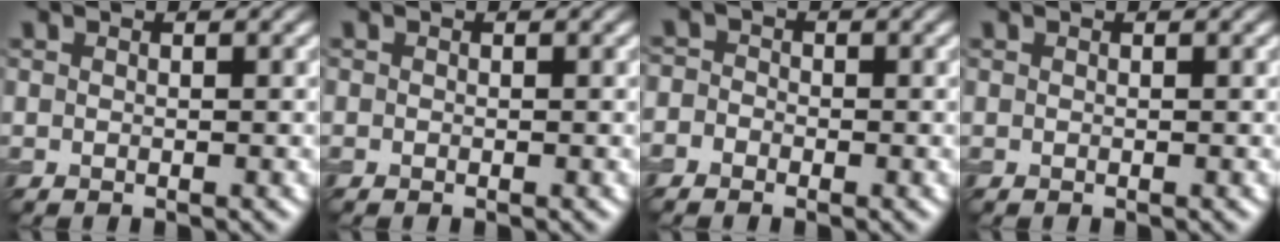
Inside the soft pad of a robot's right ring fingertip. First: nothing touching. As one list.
[{"total": 0.0}, {"total": 1.9, "force": [-0.8, 1.6, 0.5], "torque": [0.007, 0.012, -0.030]}, {"total": 0.0}]